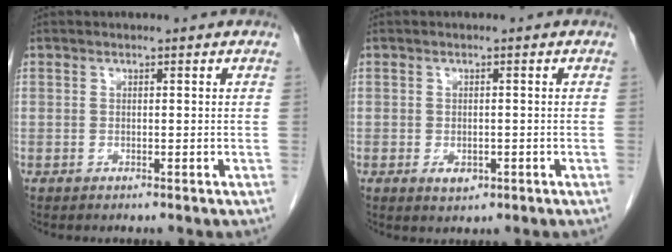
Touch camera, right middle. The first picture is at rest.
{"total": 2.2, "force": [-0.8, 1.4, 1.5], "torque": [-0.023, 0.000, -0.004]}